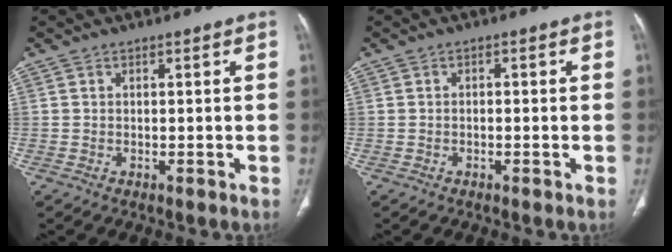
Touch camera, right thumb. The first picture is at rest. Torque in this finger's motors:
{"motor_torque": [-0.11, -0.33, 0.04, 0.35, -0.02]}